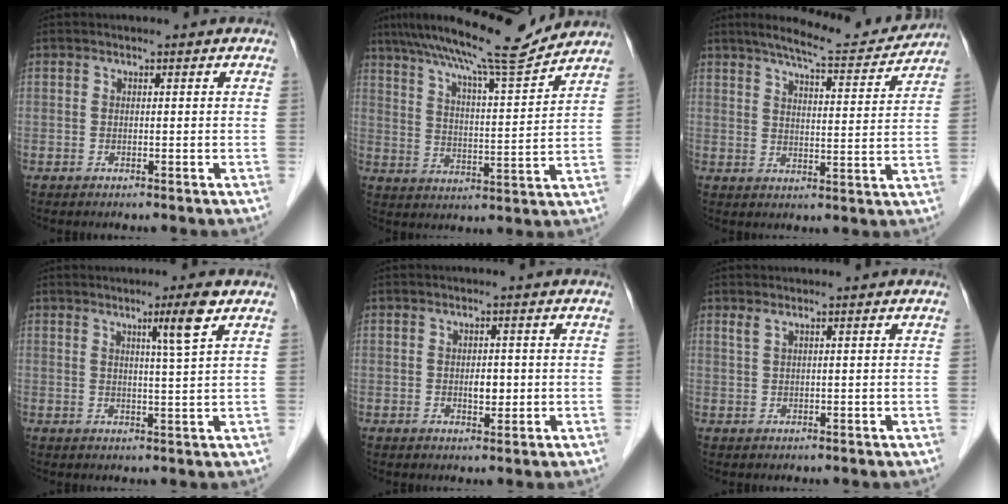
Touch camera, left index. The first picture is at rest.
{"total": 14.0, "force": [12.4, -0.1, 6.6], "torque": [-0.114, 0.004, 0.193]}
{"total": 11.4, "force": [10.5, 1.0, 4.2], "torque": [-0.064, -0.005, 0.143]}
{"total": 4.5, "force": [2.5, -1.1, 3.6], "torque": [-0.062, -0.005, 0.044]}
{"total": 2.2, "force": [-0.4, 1.2, 1.8], "torque": [-0.029, -0.003, -0.003]}
{"total": 1.1, "force": [0.8, 0.0, 0.7], "torque": [-0.021, 0.008, 0.019]}